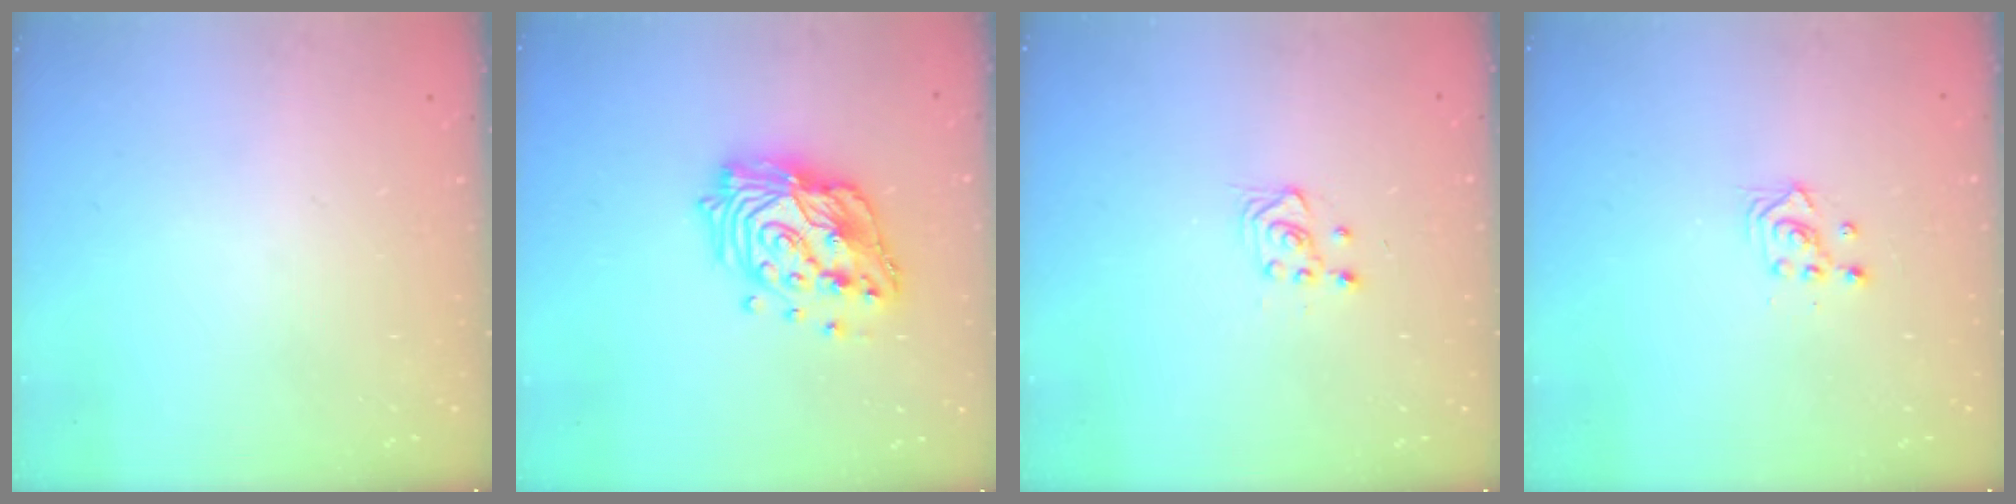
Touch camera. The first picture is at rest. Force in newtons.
{"total": 18.2, "press": 18.1, "slide": 1.5}
{"total": 3.0, "press": 2.8, "slide": 1.0}
{"total": 2.3, "press": 2.3, "slide": 0.3}